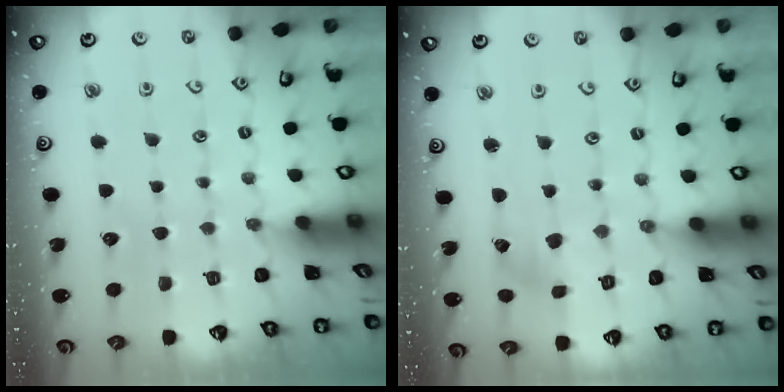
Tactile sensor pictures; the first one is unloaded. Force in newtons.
{"total": 1.4, "press": 1.4, "slide": 0.1}